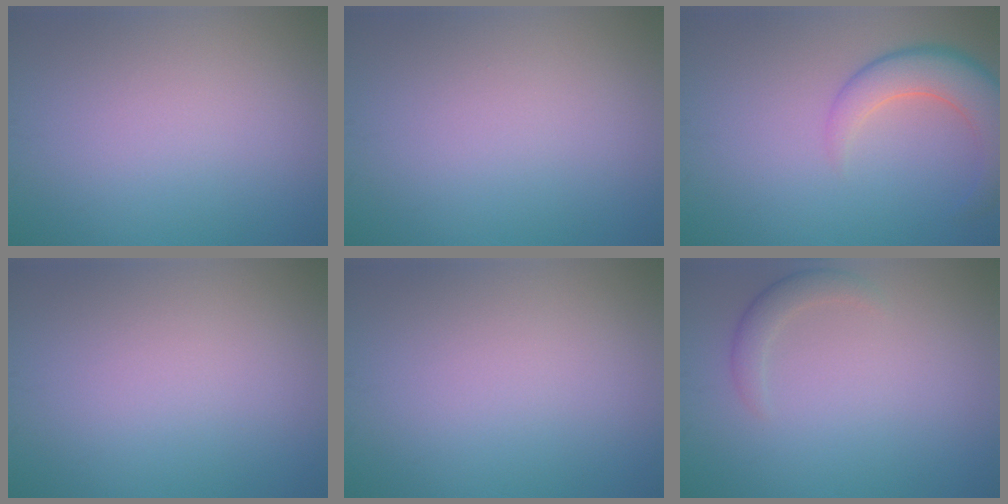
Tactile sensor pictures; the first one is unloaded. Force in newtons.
{"total": 0.0}
{"total": 5.2, "press": 5.2, "slide": 0.3}
{"total": 0.0}
{"total": 0.0}
{"total": 1.8, "press": 1.8, "slide": 0.0}